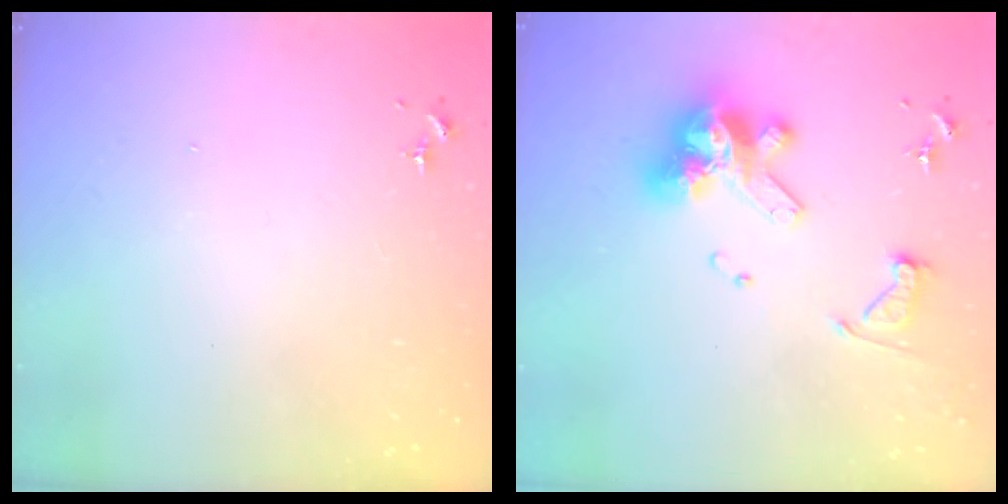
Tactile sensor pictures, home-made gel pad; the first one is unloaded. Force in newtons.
{"total": 16.1, "press": 16.0, "slide": 2.0}